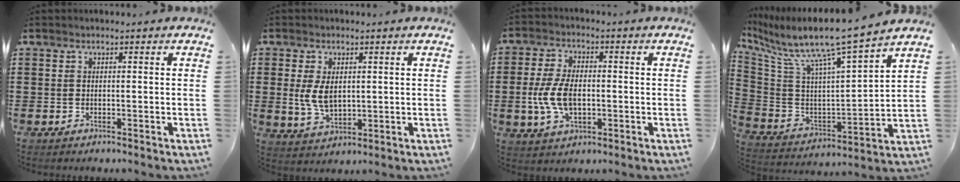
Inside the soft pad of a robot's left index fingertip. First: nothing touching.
{"total": 5.4, "force": [0.7, 3.2, 4.3], "torque": [-0.102, 0.003, 0.009]}
{"total": 7.7, "force": [-0.8, 4.2, 6.4], "torque": [-0.149, 0.001, -0.020]}
{"total": 10.0, "force": [8.5, -0.8, 5.3], "torque": [-0.135, -0.078, 0.131]}